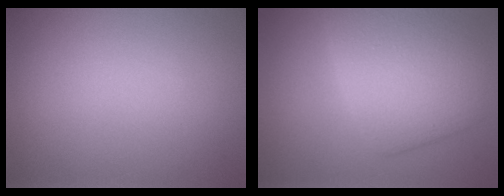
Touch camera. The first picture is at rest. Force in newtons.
{"total": 5.9, "press": 5.9, "slide": 0.2}